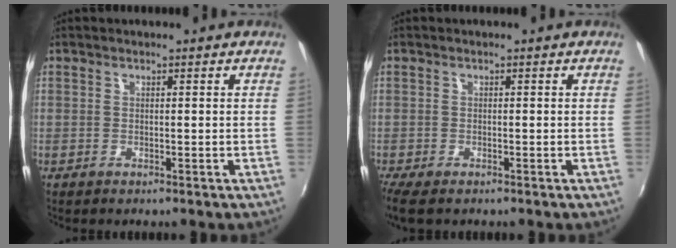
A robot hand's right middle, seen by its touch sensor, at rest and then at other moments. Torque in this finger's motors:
{"motor_torque": [0.38, -0.44, 0.07, 0.02]}